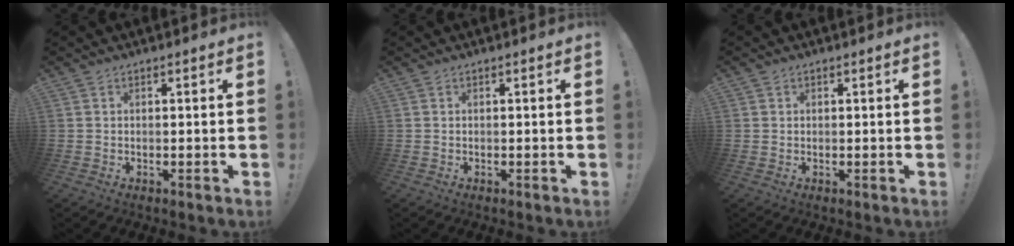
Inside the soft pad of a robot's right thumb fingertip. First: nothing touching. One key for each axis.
{"total": 0.0}
{"total": 0.8, "fx": 0.6, "fy": 0.6, "fz": 0.0, "tx": 0.000, "ty": 0.001, "tz": 0.011}